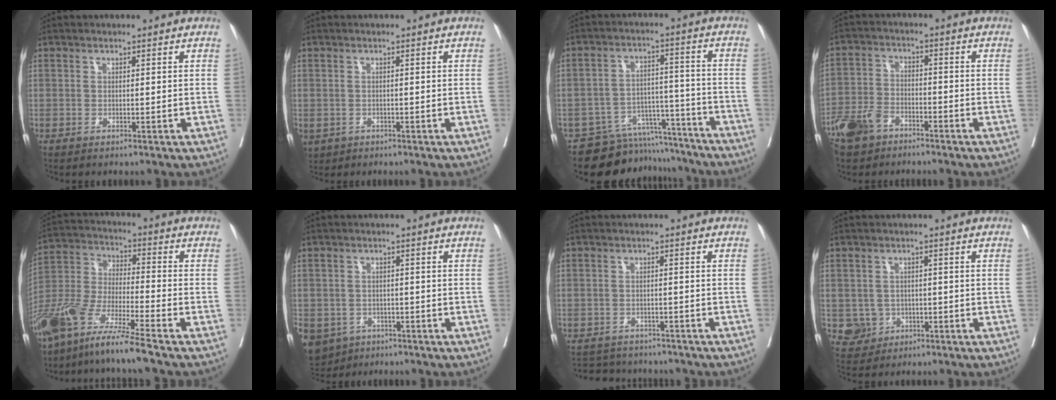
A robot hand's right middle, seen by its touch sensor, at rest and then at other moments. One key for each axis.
{"total": 3.9, "fx": -1.9, "fy": 3.1, "fz": 1.2, "tx": -0.036, "ty": -0.005, "tz": -0.024}
{"total": 12.2, "fx": -11.5, "fy": 4.0, "fz": 0.0, "tx": 0.010, "ty": 0.041, "tz": -0.165}
{"total": 7.0, "fx": -5.0, "fy": 3.6, "fz": 3.2, "tx": -0.079, "ty": -0.005, "tz": -0.100}
{"total": 12.8, "fx": -9.8, "fy": -0.3, "fz": 8.2, "tx": -0.179, "ty": -0.024, "tz": -0.192}
{"total": 8.9, "fx": -5.1, "fy": 6.8, "fz": 2.5, "tx": -0.066, "ty": -0.007, "tz": -0.071}
{"total": 8.2, "fx": -7.7, "fy": 2.6, "fz": 1.6, "tx": -0.029, "ty": 0.005, "tz": -0.096}
{"total": 4.0, "fx": -1.0, "fy": 3.8, "fz": 0.4, "tx": 0.003, "ty": 0.009, "tz": -0.011}